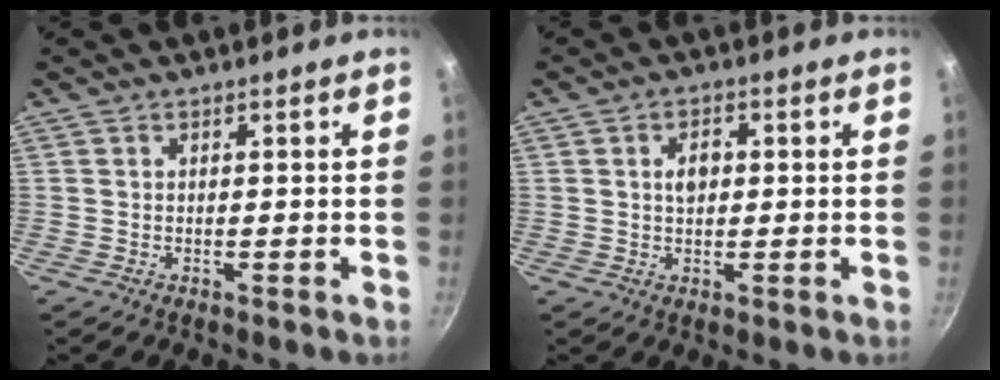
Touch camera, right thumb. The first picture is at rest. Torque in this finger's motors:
{"motor_torque": [-0.64, 0.22, 0.31, 0.23, 0.01]}